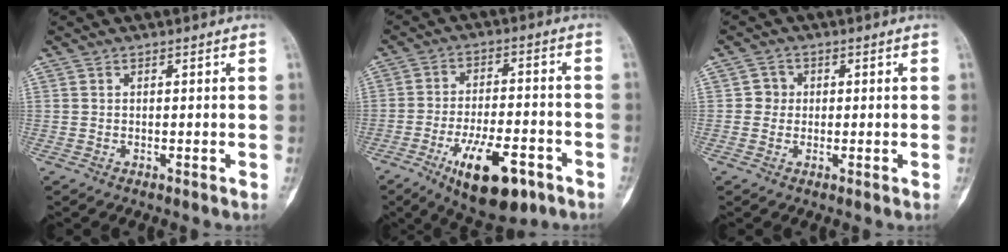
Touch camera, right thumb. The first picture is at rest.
{"total": 14.6, "force": [-7.4, 5.9, 11.1], "torque": [-0.168, 0.027, -0.109]}
{"total": 2.4, "force": [0.1, 2.4, 0.5], "torque": [0.014, 0.008, -0.006]}